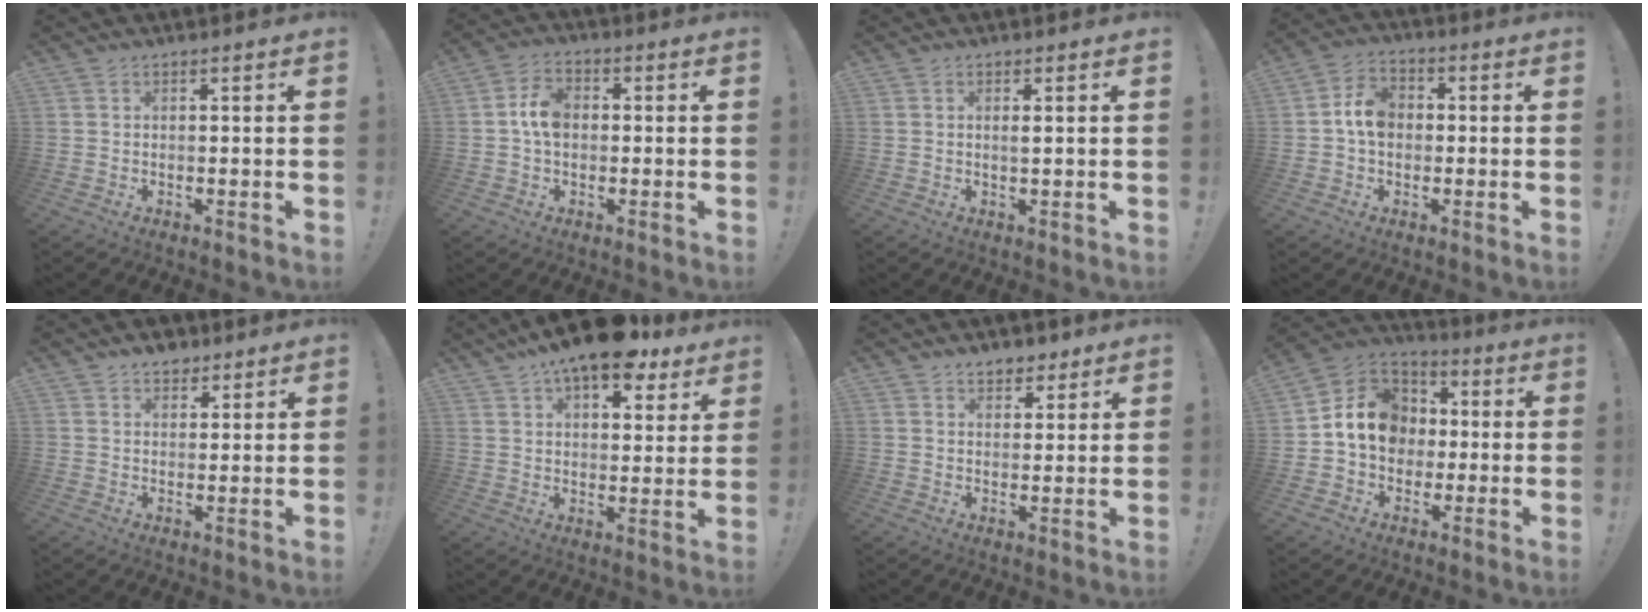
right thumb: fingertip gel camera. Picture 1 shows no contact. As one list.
[{"total": 6.9, "force": [0.0, 4.7, 5.1], "torque": [-0.083, 0.011, 0.000]}, {"total": 1.1, "force": [0.4, 0.0, 1.0], "torque": [-0.008, -0.007, 0.003]}, {"total": 8.3, "force": [-0.1, 6.2, 5.5], "torque": [-0.083, 0.016, 0.001]}, {"total": 4.9, "force": [3.6, 3.0, 1.2], "torque": [-0.007, -0.020, 0.066]}, {"total": 14.1, "force": [9.8, 5.6, 8.3], "torque": [-0.130, -0.054, 0.170]}, {"total": 5.0, "force": [3.7, 3.2, 1.3], "torque": [-0.002, -0.022, 0.065]}, {"total": 14.1, "force": [0.4, 12.2, 7.0], "torque": [-0.091, 0.012, 0.017]}]